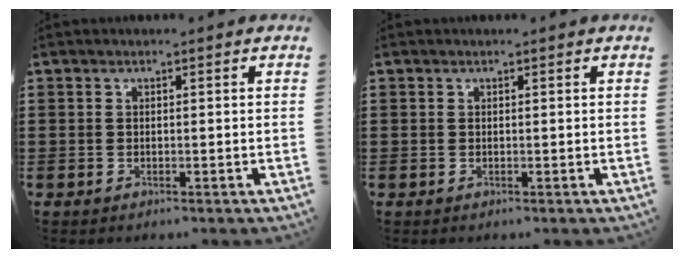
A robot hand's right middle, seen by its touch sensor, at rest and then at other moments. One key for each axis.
{"total": 0.0}